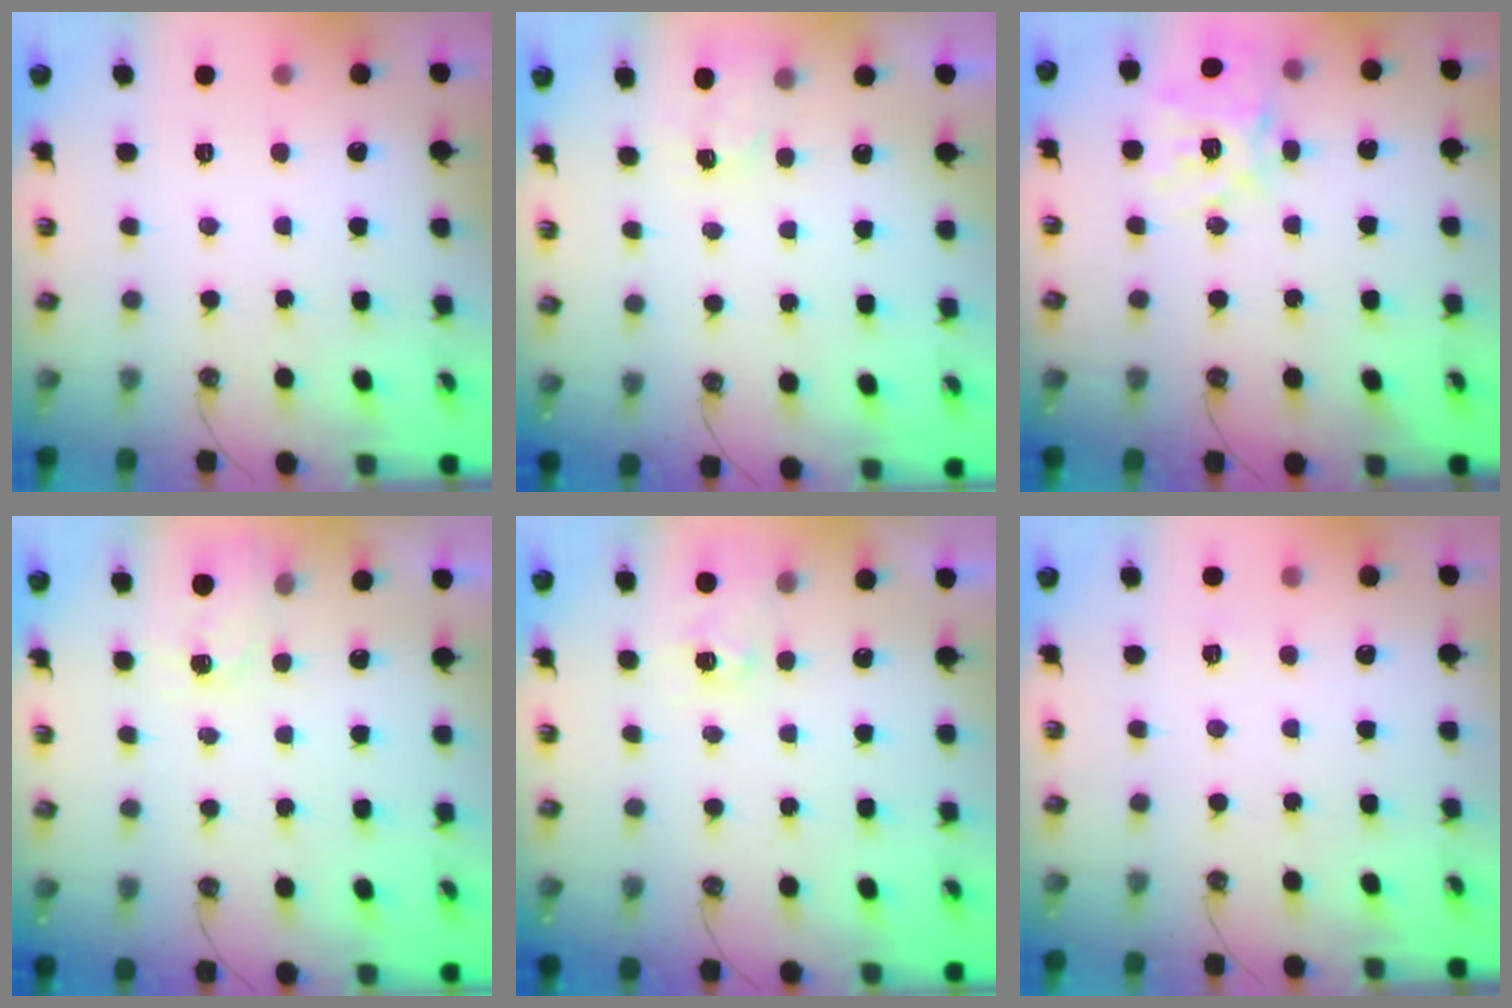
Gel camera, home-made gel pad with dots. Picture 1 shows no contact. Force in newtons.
{"total": 2.6, "press": 2.5, "slide": 0.4}
{"total": 17.1, "press": 16.9, "slide": 2.2}
{"total": 1.9, "press": 1.9, "slide": 0.3}
{"total": 3.7, "press": 3.6, "slide": 0.3}
{"total": 3.2, "press": 3.2, "slide": 0.3}